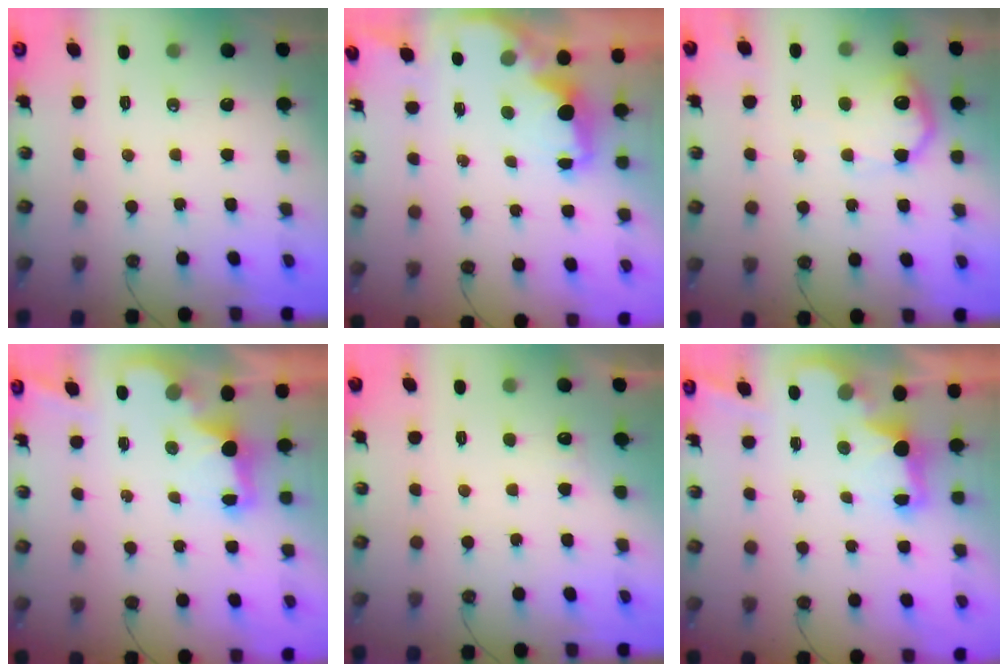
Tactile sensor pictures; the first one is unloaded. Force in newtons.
{"total": 2.5, "press": 2.3, "slide": 0.8}
{"total": 11.7, "press": 11.7, "slide": 0.6}
{"total": 2.3, "press": 2.2, "slide": 0.8}
{"total": 5.2, "press": 5.1, "slide": 1.2}
{"total": 2.5, "press": 2.3, "slide": 0.8}